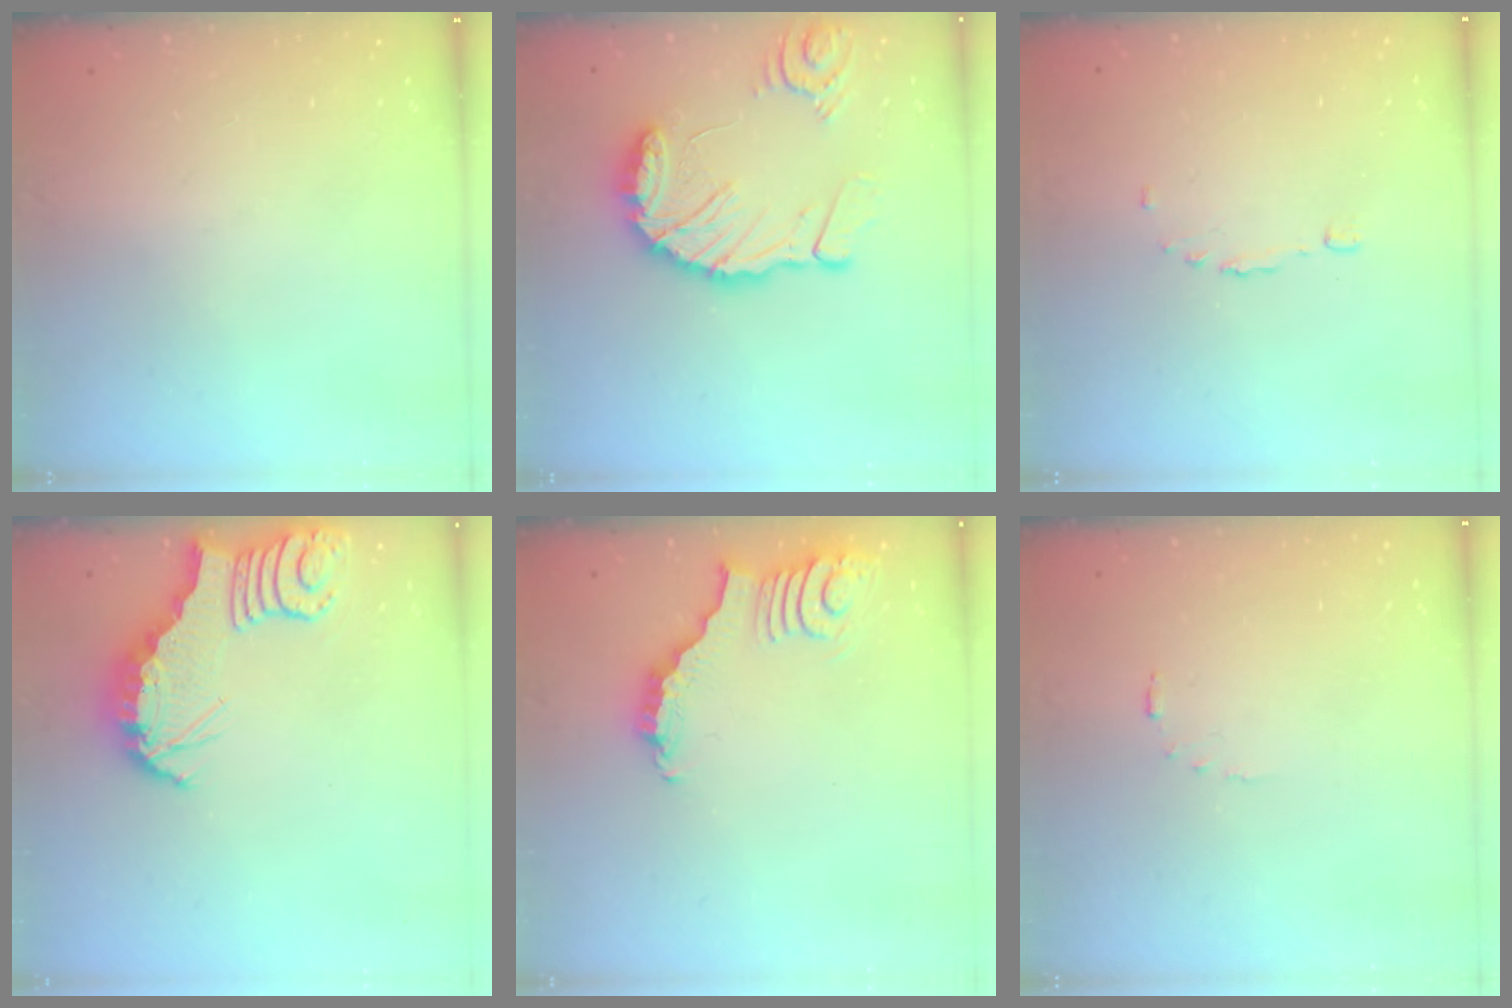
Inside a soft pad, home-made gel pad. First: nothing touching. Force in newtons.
{"total": 15.8, "press": 15.7, "slide": 1.8}
{"total": 1.1, "press": 0.8, "slide": 0.7}
{"total": 4.0, "press": 4.0, "slide": 0.6}
{"total": 3.8, "press": 3.7, "slide": 0.5}
{"total": 2.5, "press": 2.5, "slide": 0.5}